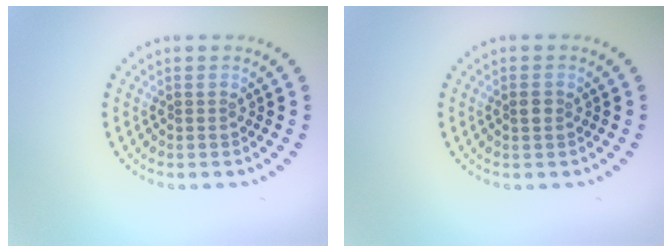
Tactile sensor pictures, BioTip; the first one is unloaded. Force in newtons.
{"total": 1.0, "press": 0.9, "slide": 0.2}